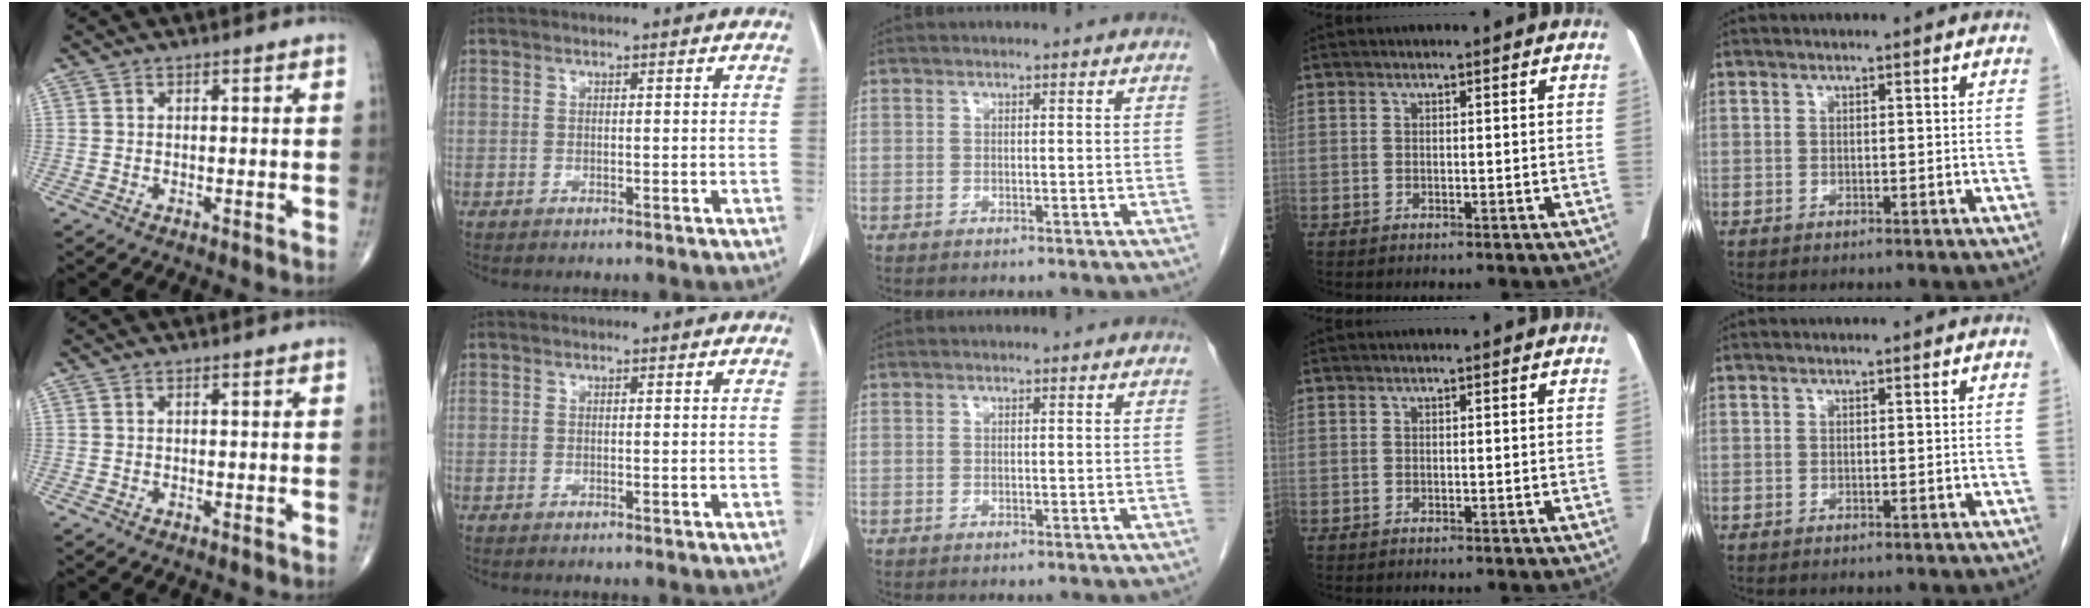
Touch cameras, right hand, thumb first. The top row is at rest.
{}